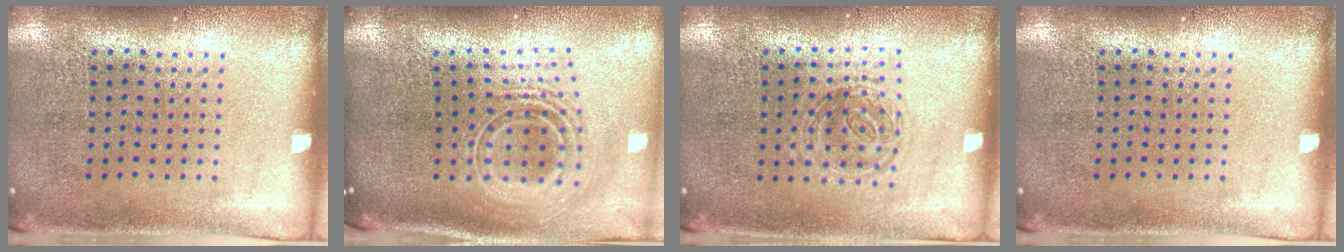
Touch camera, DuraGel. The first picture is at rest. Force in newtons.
{"total": 2.6, "press": 1.8, "slide": 1.9}
{"total": 1.2, "press": 1.0, "slide": 0.8}
{"total": 0.0}